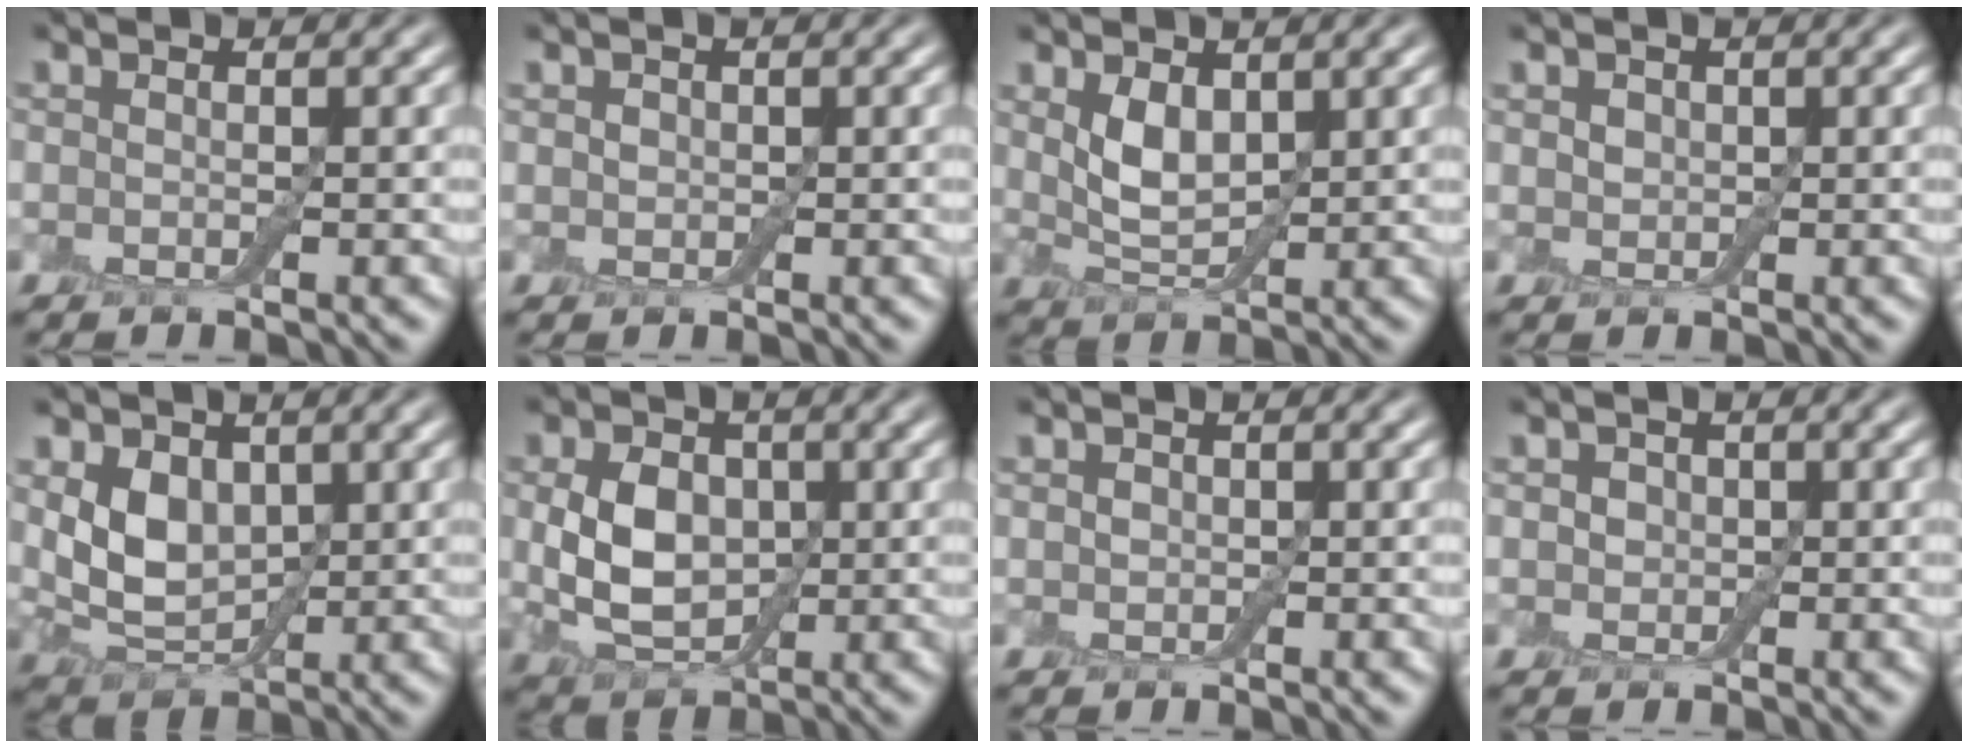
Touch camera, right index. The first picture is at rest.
{"total": 0.6, "force": [0.2, 0.5, 0.2], "torque": [-0.004, 0.003, 0.001]}
{"total": 3.0, "force": [1.2, 1.6, 2.2], "torque": [-0.052, -0.002, 0.029]}
{"total": 0.9, "force": [0.4, 0.7, 0.3], "torque": [-0.006, 0.002, 0.007]}
{"total": 4.2, "force": [1.1, 3.0, 2.8], "torque": [-0.059, -0.006, 0.024]}
{"total": 5.1, "force": [0.3, 3.7, 3.5], "torque": [-0.075, -0.001, 0.007]}
{"total": 0.6, "force": [0.2, 0.5, 0.2], "torque": [-0.004, 0.003, 0.002]}
{"total": 1.3, "force": [0.3, 1.2, 0.5], "torque": [-0.008, 0.007, -0.003]}